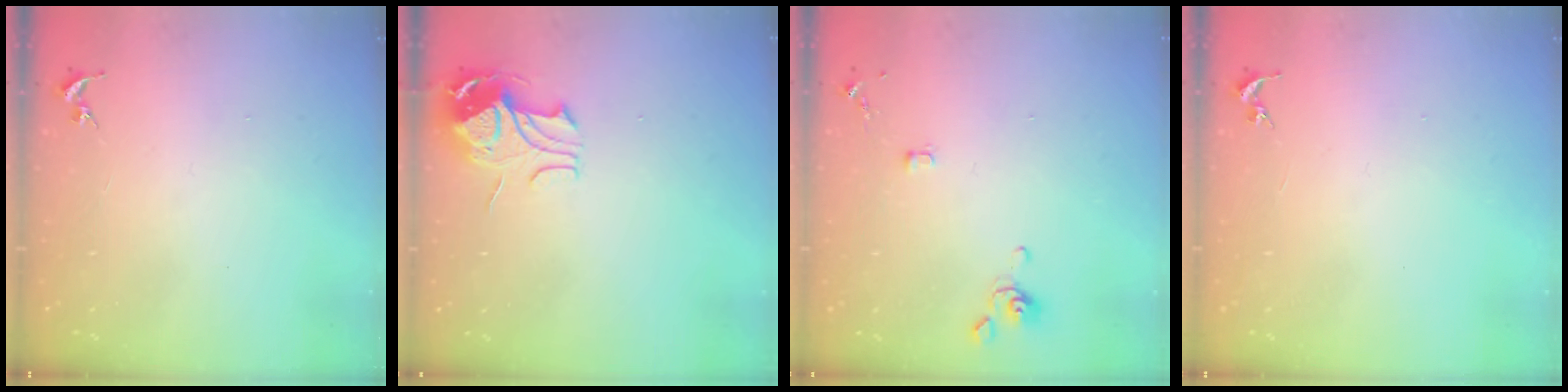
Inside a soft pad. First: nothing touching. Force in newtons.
{"total": 9.6, "press": 9.6, "slide": 1.1}
{"total": 3.6, "press": 3.5, "slide": 0.7}
{"total": 0.0}